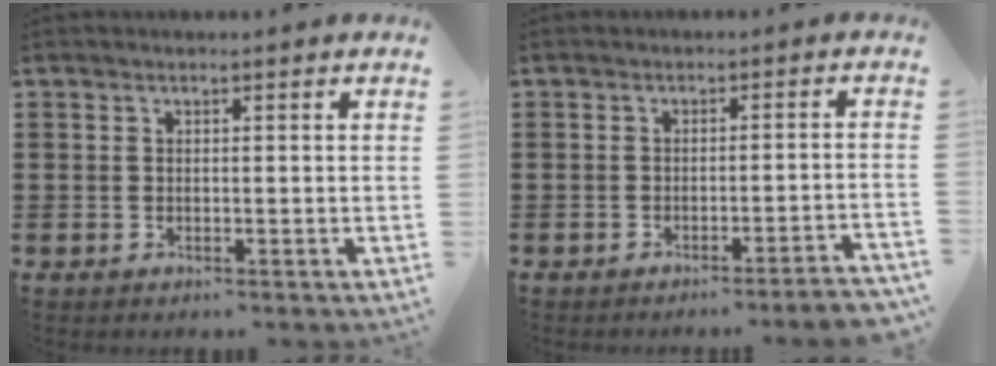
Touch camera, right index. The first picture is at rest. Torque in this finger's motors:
{"motor_torque": [1.02, -0.64, 0.20, 0.00]}